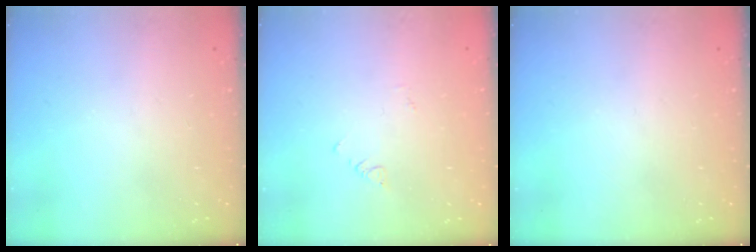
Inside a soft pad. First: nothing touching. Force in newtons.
{"total": 1.8, "press": 1.7, "slide": 0.4}
{"total": 0.0}